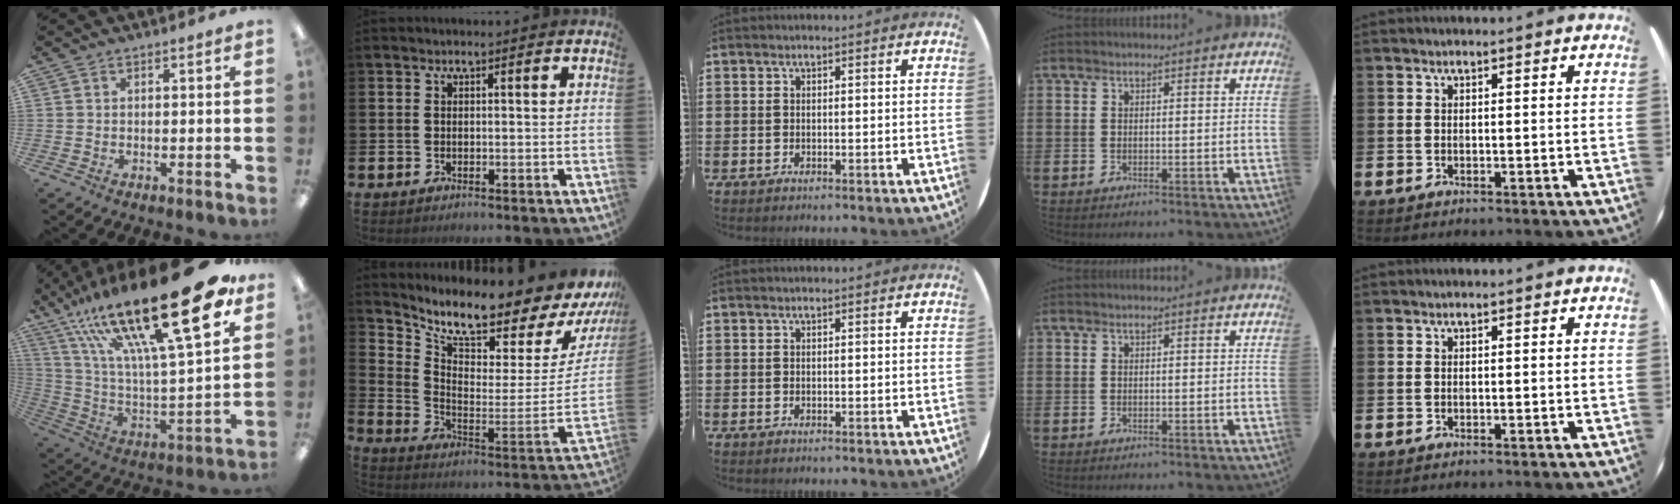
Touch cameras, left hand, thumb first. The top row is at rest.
{"thumb": {"total": 32.6, "force": [18.4, 9.1, 25.4], "torque": [-0.467, -0.108, 0.297]}, "index": {"total": 7.2, "force": [6.8, 0.9, 2.3], "torque": [-0.065, -0.088, 0.105]}}